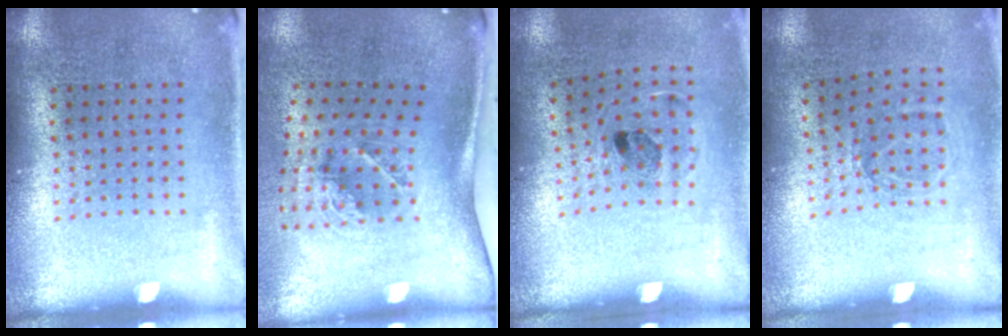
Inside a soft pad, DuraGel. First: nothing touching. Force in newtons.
{"total": 1.9, "press": 1.2, "slide": 1.4}
{"total": 1.2, "press": 0.7, "slide": 0.9}
{"total": 1.1, "press": 0.8, "slide": 0.7}